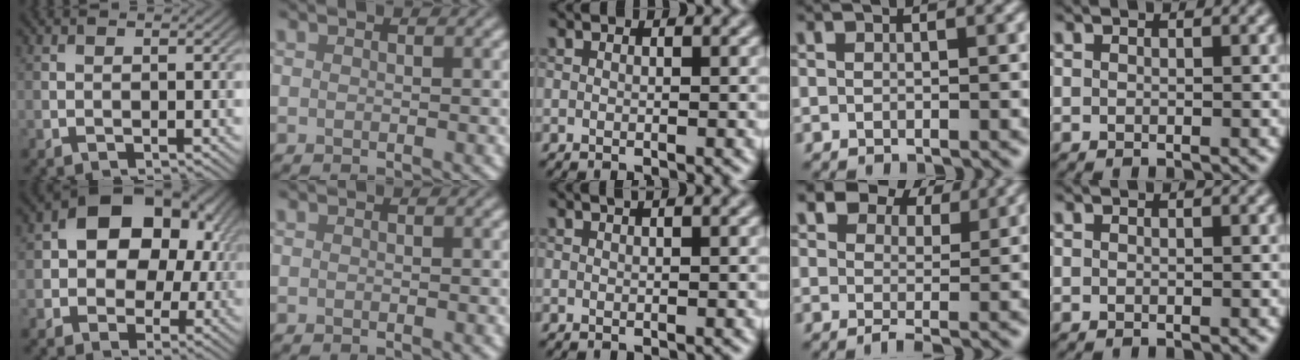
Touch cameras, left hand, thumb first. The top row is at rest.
{"thumb": {"total": 11.2, "force": [1.7, 8.4, 7.2], "torque": [-0.099, 0.011, 0.013]}, "middle": {"total": 0.9, "force": [0.6, 0.2, 0.6], "torque": [-0.007, 0.001, 0.006]}, "ring": {"total": 5.3, "force": [3.7, 2.6, 2.8], "torque": [-0.039, 0.004, 0.054]}}